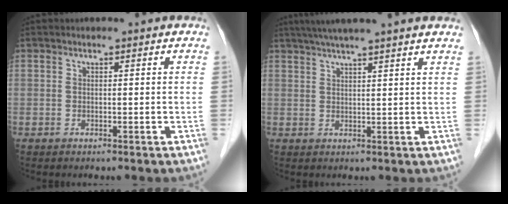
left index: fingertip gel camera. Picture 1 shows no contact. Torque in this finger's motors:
{"motor_torque": [0.09, -0.43, 0.57, 0.15]}